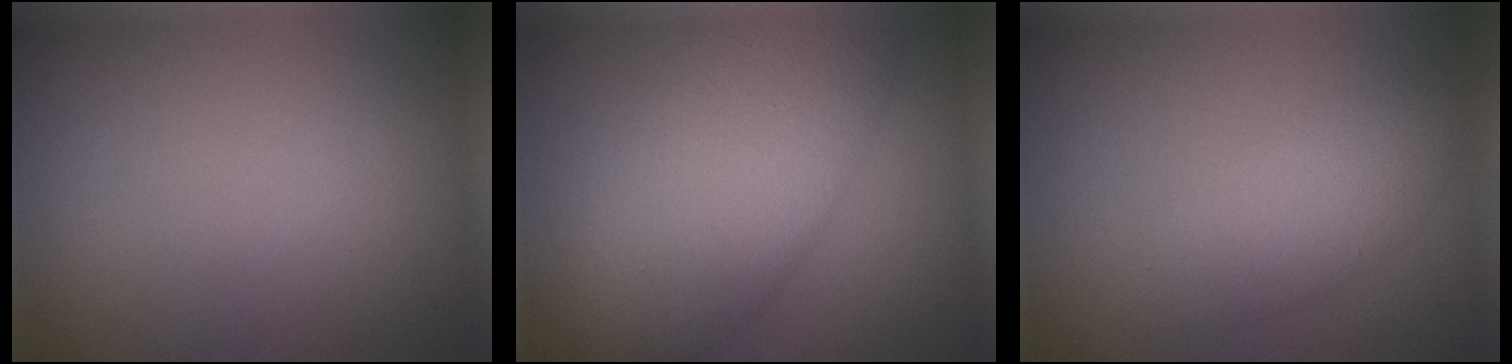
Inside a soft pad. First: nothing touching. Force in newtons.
{"total": 9.8, "press": 9.8, "slide": 0.3}
{"total": 3.3, "press": 3.3, "slide": 0.0}